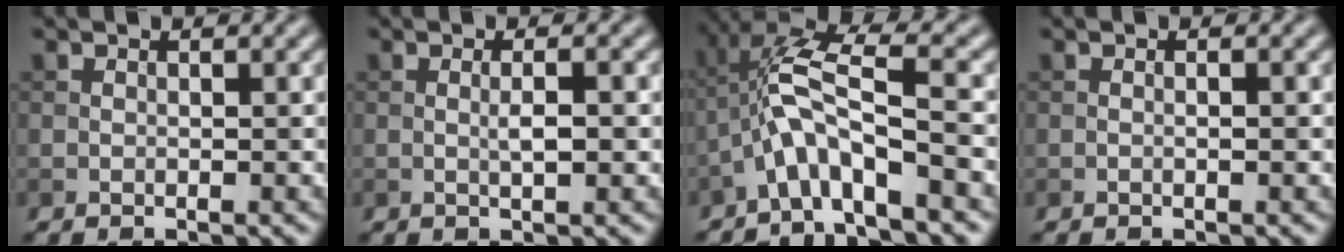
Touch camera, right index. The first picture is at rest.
{"total": 1.7, "force": [0.1, 0.2, 1.7], "torque": [-0.033, 0.001, 0.002]}
{"total": 6.5, "force": [-2.7, 1.6, 5.7], "torque": [-0.120, 0.019, -0.060]}
{"total": 0.5, "force": [0.0, 0.0, 0.5], "torque": [-0.011, -0.001, 0.000]}